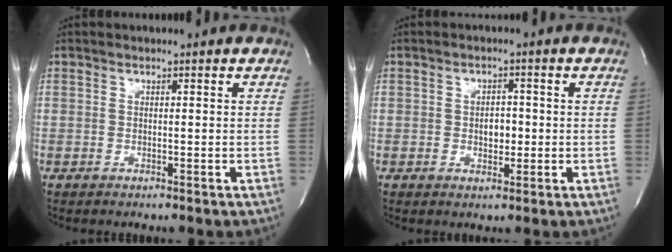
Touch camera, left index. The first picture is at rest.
{"total": 2.9, "force": [-0.3, 1.8, 2.3], "torque": [-0.033, 0.004, -0.002]}